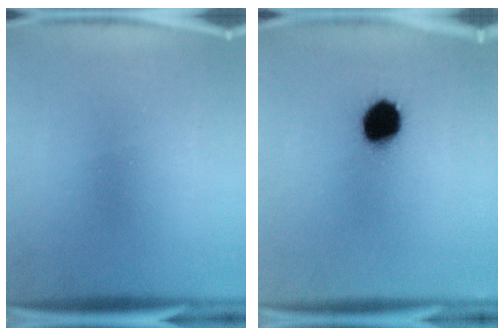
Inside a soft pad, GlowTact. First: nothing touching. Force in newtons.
{"total": 9.3}